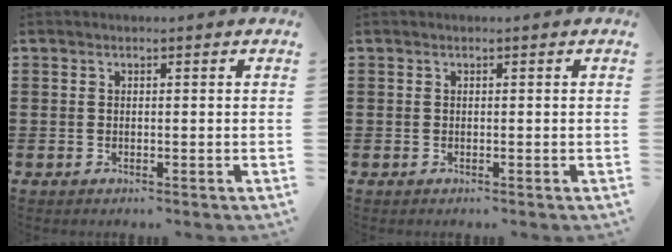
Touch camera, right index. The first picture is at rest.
{"total": 0.0}